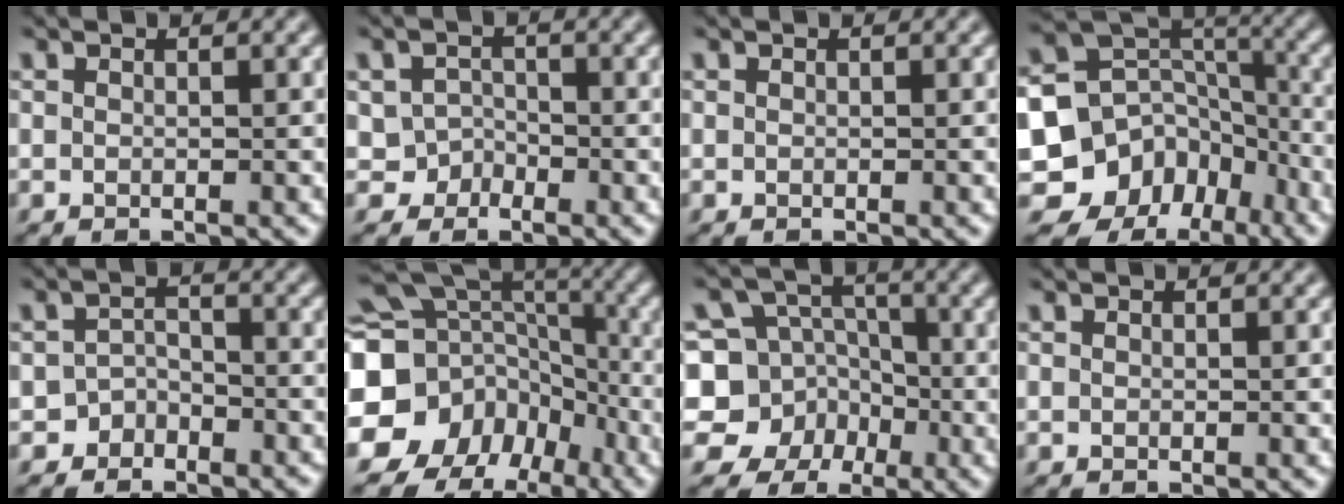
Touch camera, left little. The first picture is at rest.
{"total": 2.6, "force": [-1.3, 2.1, 0.6], "torque": [0.003, 0.010, -0.028]}
{"total": 0.0}
{"total": 11.1, "force": [-6.1, 8.6, 3.6], "torque": [-0.084, 0.022, -0.111]}
{"total": 3.2, "force": [-2.6, 1.8, -0.1], "torque": [0.022, 0.010, -0.046]}
{"total": 17.7, "force": [-6.5, 15.3, 6.1], "torque": [-0.142, -0.008, -0.130]}
{"total": 9.8, "force": [-3.3, 8.9, 2.4], "torque": [-0.048, 0.013, -0.081]}
{"total": 0.0}